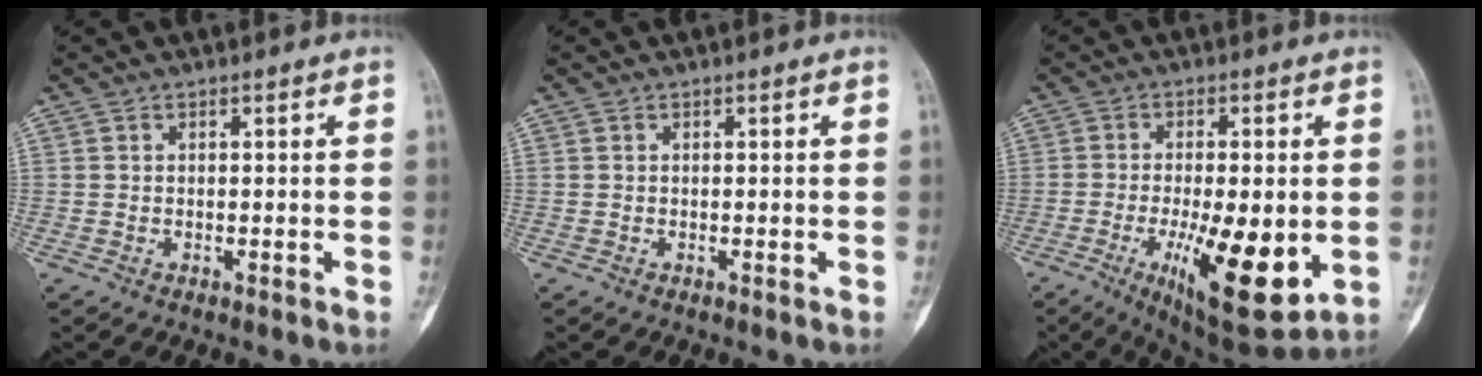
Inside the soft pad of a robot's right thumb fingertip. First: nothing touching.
{"total": 0.0}
{"total": 16.6, "force": [-3.7, 5.6, 15.1], "torque": [-0.235, -0.022, -0.044]}